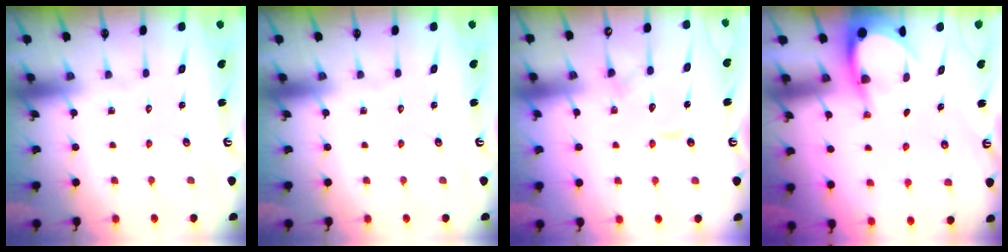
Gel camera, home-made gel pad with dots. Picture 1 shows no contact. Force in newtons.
{"total": 0.0}
{"total": 11.2, "press": 11.1, "slide": 1.1}
{"total": 4.2, "press": 4.2, "slide": 0.4}